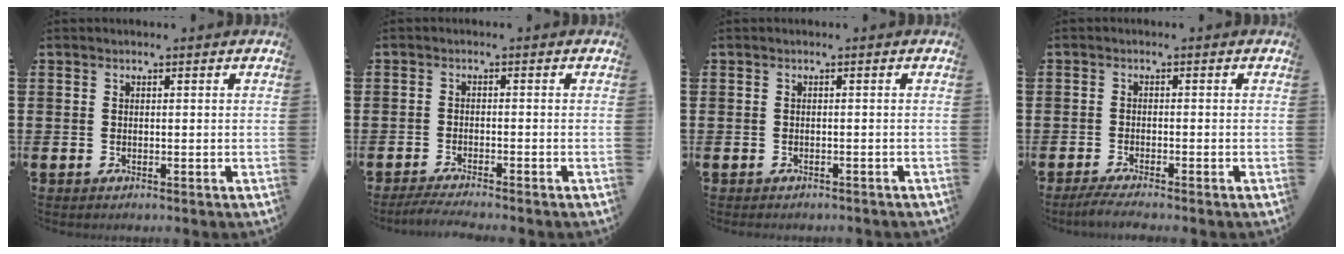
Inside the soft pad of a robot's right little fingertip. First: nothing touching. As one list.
[{"total": 2.0, "force": [-1.8, -0.1, 0.9], "torque": [-0.014, 0.003, -0.033]}, {"total": 0.6, "force": [-0.6, 0.0, 0.0], "torque": [-0.001, -0.002, -0.012]}, {"total": 1.9, "force": [-1.5, 0.0, 1.2], "torque": [-0.019, 0.001, -0.028]}]